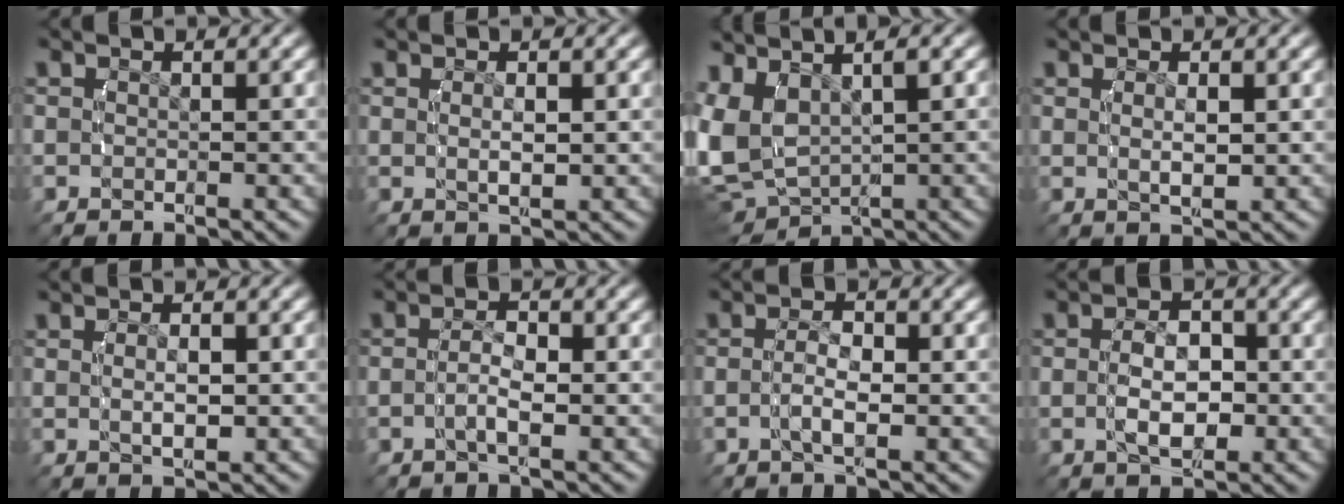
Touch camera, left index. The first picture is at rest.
{"total": 1.6, "force": [0.6, 0.2, 1.5], "torque": [-0.021, -0.004, 0.014]}
{"total": 10.3, "force": [-0.4, 8.7, 5.5], "torque": [-0.175, -0.050, 0.010]}
{"total": 1.9, "force": [0.7, 0.3, 1.7], "torque": [-0.024, -0.004, 0.017]}
{"total": 2.1, "force": [0.3, 0.6, 2.0], "torque": [-0.029, -0.002, 0.010]}
{"total": 2.0, "force": [-0.6, 0.4, 1.9], "torque": [-0.036, 0.001, -0.011]}
{"total": 2.3, "force": [-0.5, 0.6, 2.2], "torque": [-0.041, 0.001, -0.010]}
{"total": 4.0, "force": [-0.5, 2.1, 3.3], "torque": [-0.052, 0.000, -0.008]}